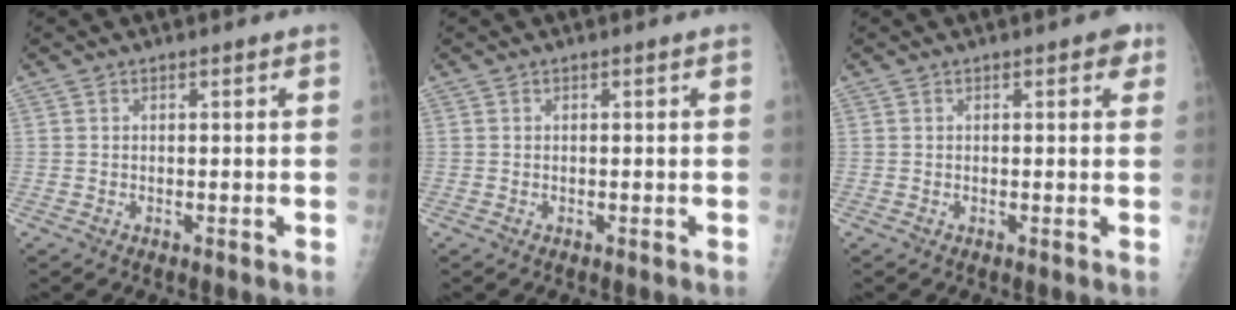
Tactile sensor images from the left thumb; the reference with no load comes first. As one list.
[{"total": 0.0}, {"total": 2.3, "force": [1.1, 1.2, 1.7], "torque": [-0.006, 0.001, 0.007]}]